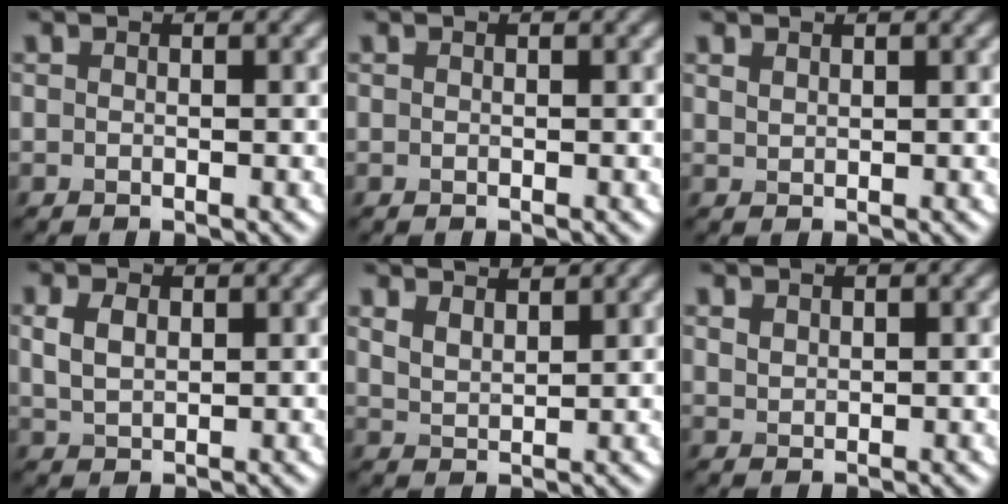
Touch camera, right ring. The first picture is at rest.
{"total": 0.0}
{"total": 0.8, "force": [0.7, 0.3, 0.2], "torque": [-0.007, -0.001, 0.017]}
{"total": 2.5, "force": [0.9, 1.6, 1.7], "torque": [-0.040, 0.001, 0.021]}
{"total": 3.4, "force": [2.9, 1.1, 1.3], "torque": [-0.026, 0.003, 0.046]}
{"total": 1.0, "force": [0.8, 0.6, 0.3], "torque": [-0.008, -0.001, 0.019]}